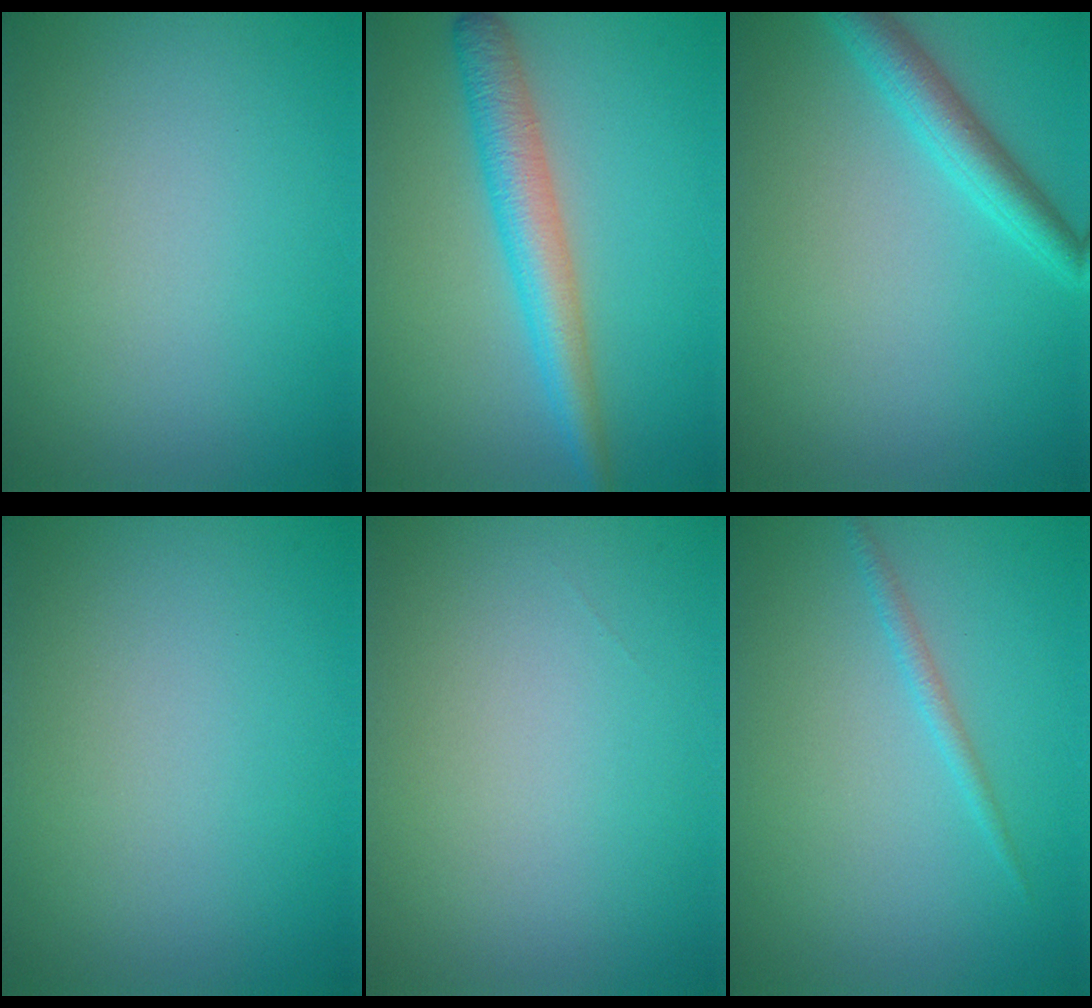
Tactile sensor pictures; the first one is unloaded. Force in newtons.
{"total": 4.4, "press": 4.4, "slide": 0.1}
{"total": 3.1, "press": 3.1, "slide": 0.1}
{"total": 0.0}
{"total": 0.0}
{"total": 1.1, "press": 1.1, "slide": 0.1}